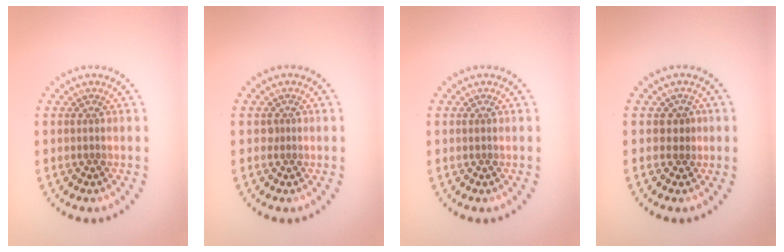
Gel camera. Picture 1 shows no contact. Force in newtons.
{"total": 0.6, "press": 0.3, "slide": 0.5}
{"total": 0.0}
{"total": 0.8, "press": 0.6, "slide": 0.6}